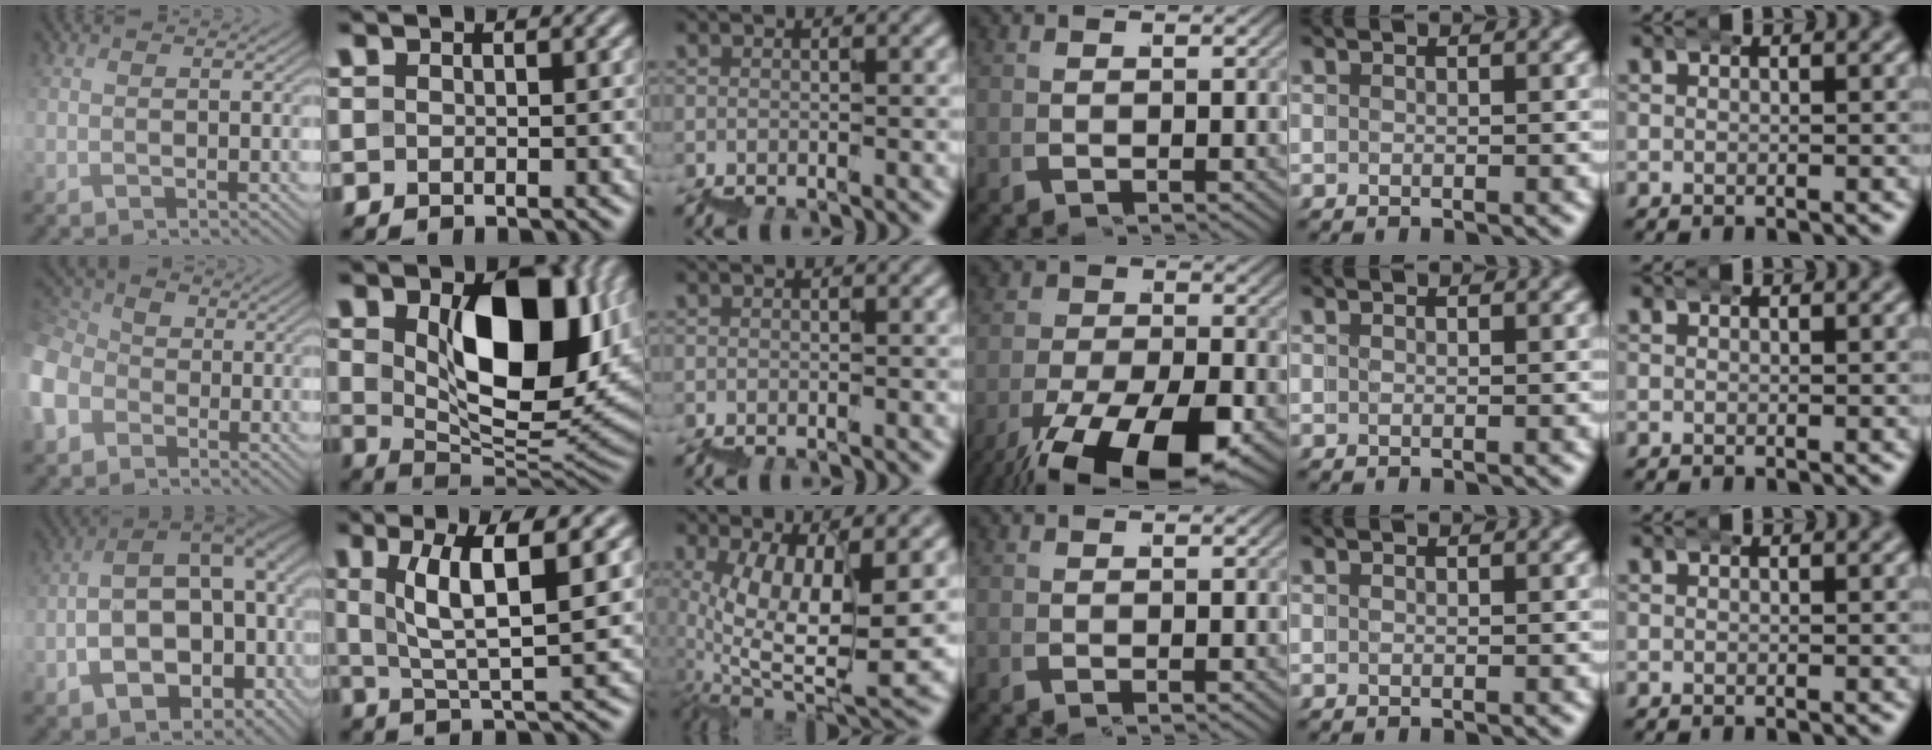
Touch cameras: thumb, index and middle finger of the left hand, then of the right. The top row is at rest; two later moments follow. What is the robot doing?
{"motion": "wrap", "object": "bandana"}